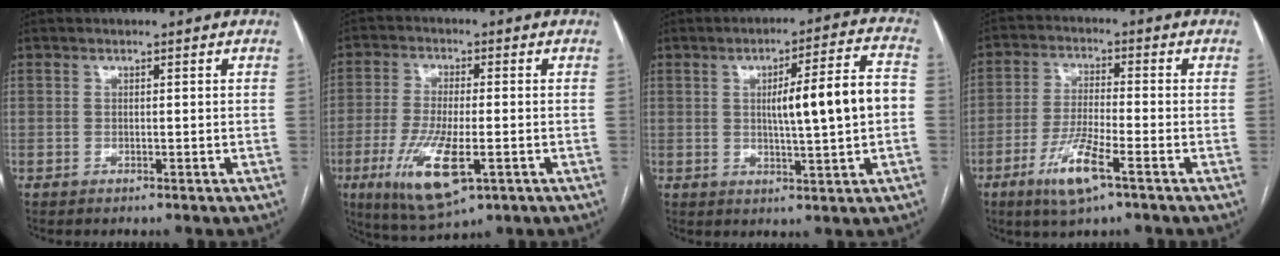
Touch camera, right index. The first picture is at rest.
{"total": 11.5, "force": [-4.2, 2.9, 10.2], "torque": [-0.202, -0.026, -0.067]}
{"total": 11.2, "force": [0.2, 0.9, 11.2], "torque": [-0.165, 0.023, 0.007]}
{"total": 8.5, "force": [-4.6, 1.5, 7.0], "torque": [-0.142, -0.011, -0.083]}